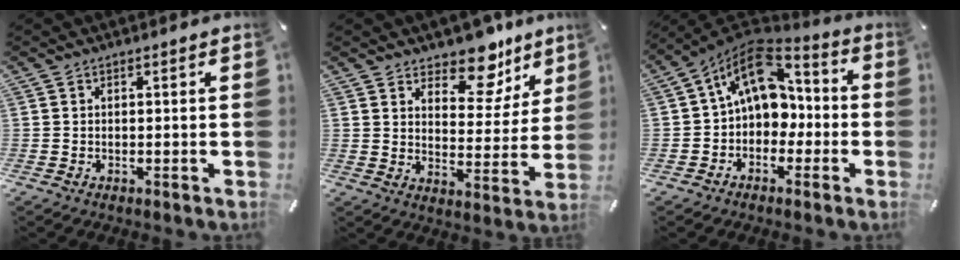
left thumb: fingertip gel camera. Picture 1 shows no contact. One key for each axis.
{"total": 11.7, "fx": 9.3, "fy": 5.7, "fz": 4.0, "tx": -0.040, "ty": -0.080, "tz": 0.163}
{"total": 14.8, "fx": 2.9, "fy": 10.7, "fz": 9.8, "tx": -0.165, "ty": -0.013, "tz": 0.048}